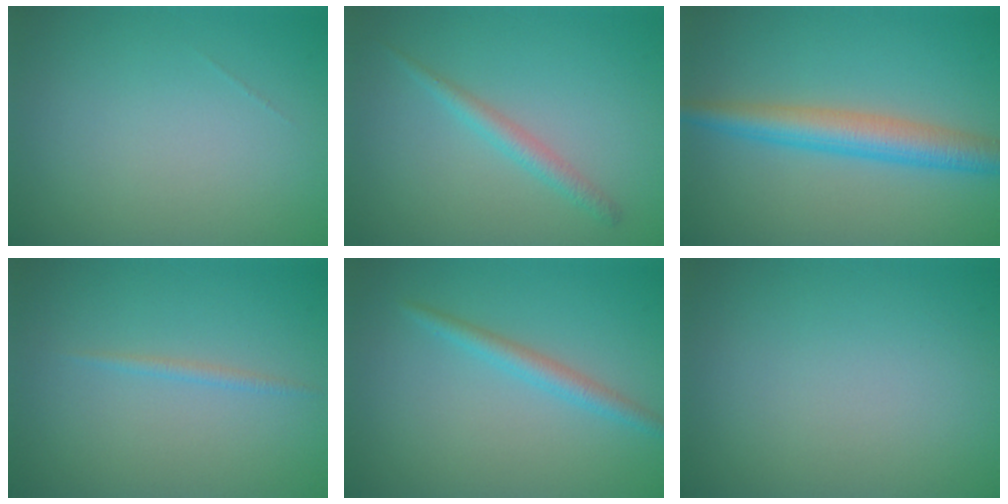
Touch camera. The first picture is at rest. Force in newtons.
{"total": 1.7, "press": 1.7, "slide": 0.1}
{"total": 4.8, "press": 4.8, "slide": 0.1}
{"total": 0.8, "press": 0.8, "slide": 0.0}
{"total": 2.0, "press": 2.0, "slide": 0.1}
{"total": 0.0}